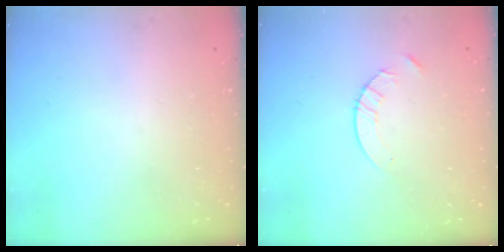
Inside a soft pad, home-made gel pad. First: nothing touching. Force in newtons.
{"total": 3.8, "press": 3.7, "slide": 0.5}